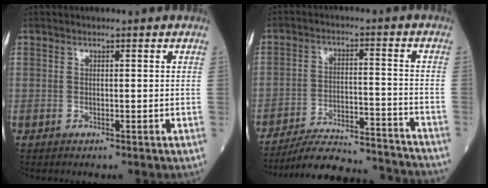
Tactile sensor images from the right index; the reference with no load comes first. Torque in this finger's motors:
{"motor_torque": [-0.04, -0.20, 0.49, 0.05]}